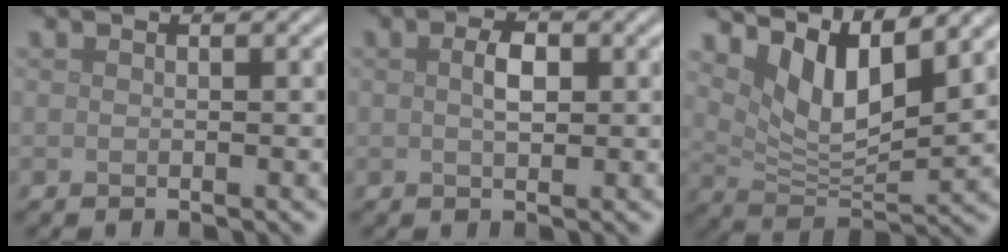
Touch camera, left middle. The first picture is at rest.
{"total": 2.2, "force": [0.4, 1.1, 1.8], "torque": [-0.038, 0.002, 0.005]}
{"total": 6.5, "force": [3.9, 2.3, 4.6], "torque": [-0.092, -0.012, 0.072]}